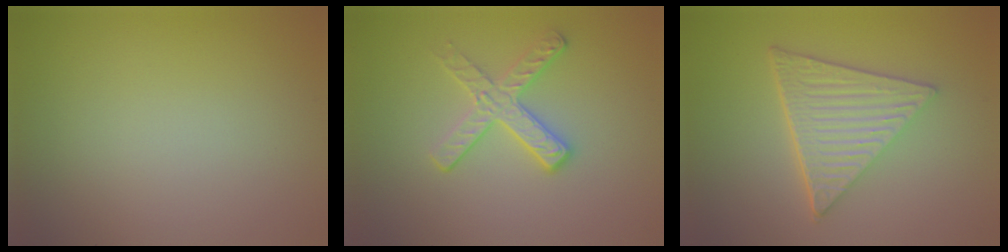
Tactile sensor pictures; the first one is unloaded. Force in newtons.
{"total": 2.8, "press": 2.6, "slide": 1.1}
{"total": 6.7, "press": 4.5, "slide": 4.9}